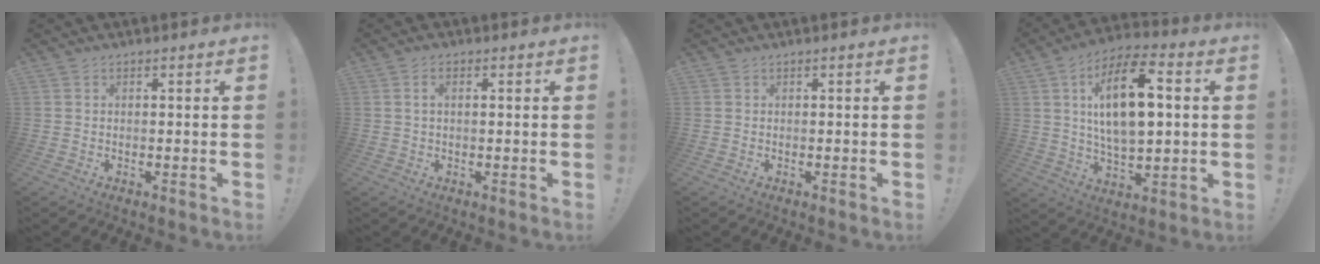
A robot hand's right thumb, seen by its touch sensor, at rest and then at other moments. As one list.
[{"total": 2.2, "force": [0.4, 1.0, 1.9], "torque": [-0.032, 0.002, 0.006]}, {"total": 0.0}, {"total": 19.0, "force": [3.9, 9.2, 16.2], "torque": [-0.267, 0.005, 0.056]}]